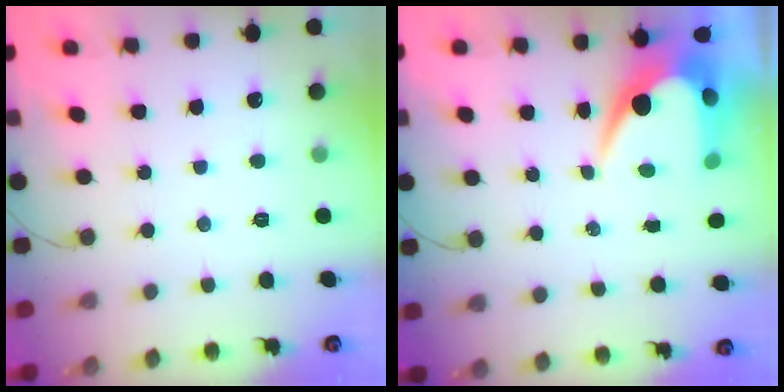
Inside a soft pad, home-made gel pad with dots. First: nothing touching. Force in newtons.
{"total": 8.3, "press": 8.3, "slide": 0.7}